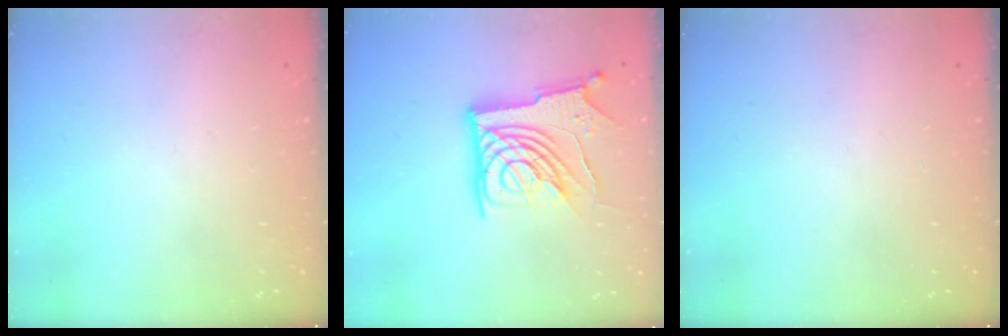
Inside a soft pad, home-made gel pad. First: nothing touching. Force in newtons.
{"total": 16.0, "press": 15.9, "slide": 1.8}
{"total": 0.0}